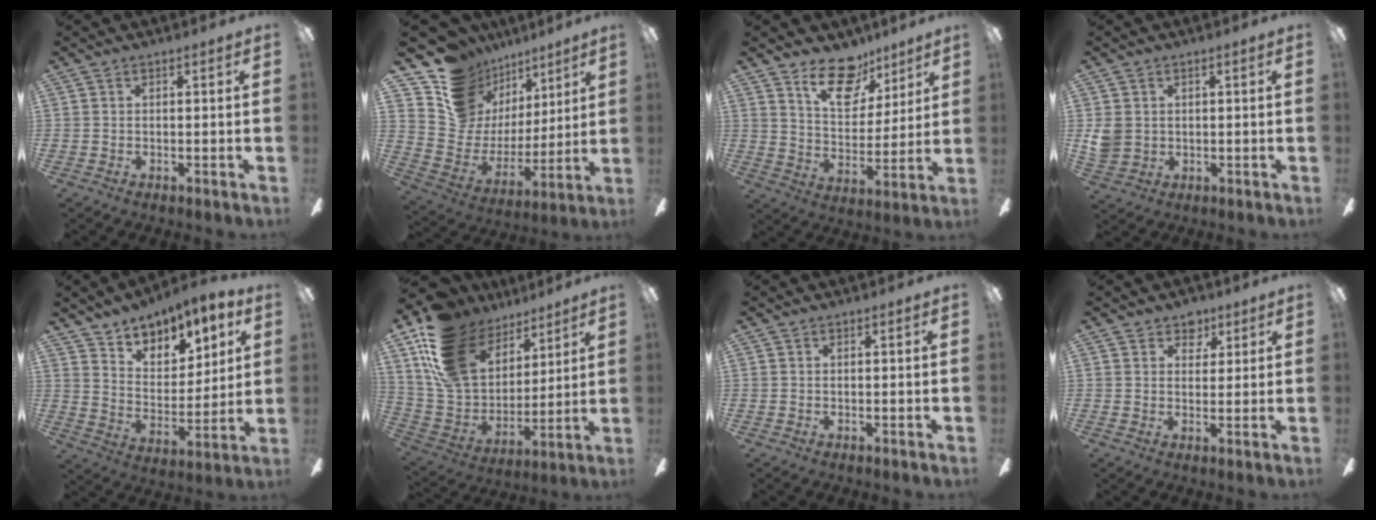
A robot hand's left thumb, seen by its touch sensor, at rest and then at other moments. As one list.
[{"total": 14.1, "force": [9.8, 9.7, 3.2], "torque": [-0.083, -0.080, 0.186]}, {"total": 14.8, "force": [9.9, 8.4, 7.2], "torque": [-0.099, -0.053, 0.181]}, {"total": 4.9, "force": [1.0, 4.5, 1.6], "torque": [-0.035, 0.008, 0.022]}, {"total": 8.6, "force": [6.6, 5.4, 1.5], "torque": [-0.022, -0.063, 0.123]}, {"total": 20.3, "force": [12.0, 13.1, 9.8], "torque": [-0.220, -0.057, 0.227]}, {"total": 0.0}, {"total": 4.0, "force": [2.7, 3.0, 0.4], "torque": [0.003, -0.008, 0.046]}]